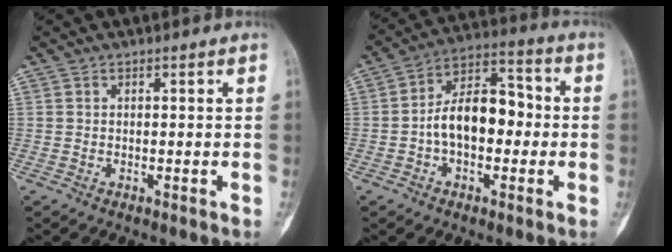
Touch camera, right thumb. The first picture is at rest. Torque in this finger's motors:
{"motor_torque": [-0.03, 0.36, 0.70, -0.35, 0.05]}